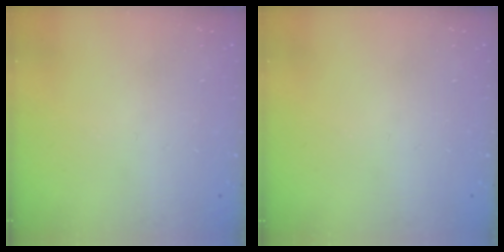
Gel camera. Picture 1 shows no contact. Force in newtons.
{"total": 0.0}